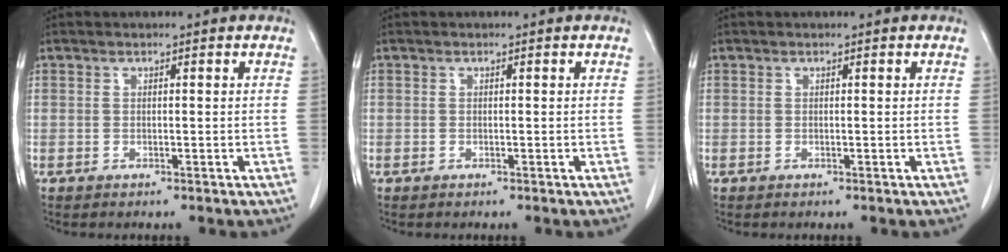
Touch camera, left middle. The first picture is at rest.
{"total": 0.0}
{"total": 0.0}